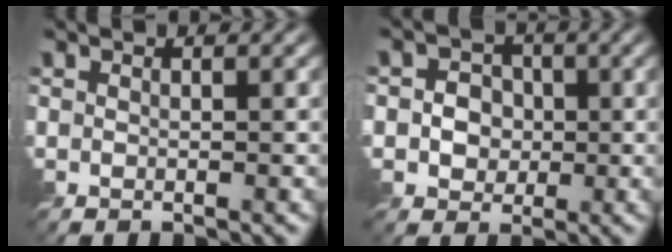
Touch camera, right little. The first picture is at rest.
{"total": 3.7, "force": [-0.3, 3.3, 1.5], "torque": [-0.019, 0.009, -0.021]}